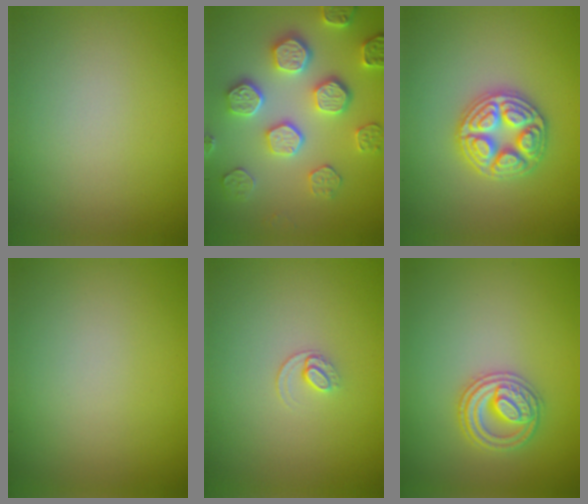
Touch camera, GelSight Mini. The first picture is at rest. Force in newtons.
{"total": 5.7, "press": 5.3, "slide": 1.9}
{"total": 4.9, "press": 4.8, "slide": 0.6}
{"total": 0.0}
{"total": 1.0, "press": 0.6, "slide": 0.8}
{"total": 3.1, "press": 3.0, "slide": 0.6}